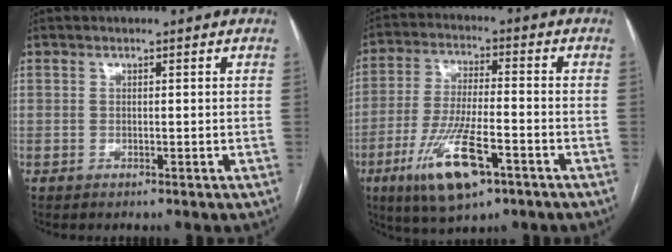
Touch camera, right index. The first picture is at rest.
{"total": 13.1, "force": [-6.4, 3.1, 10.9], "torque": [-0.219, -0.020, -0.108]}